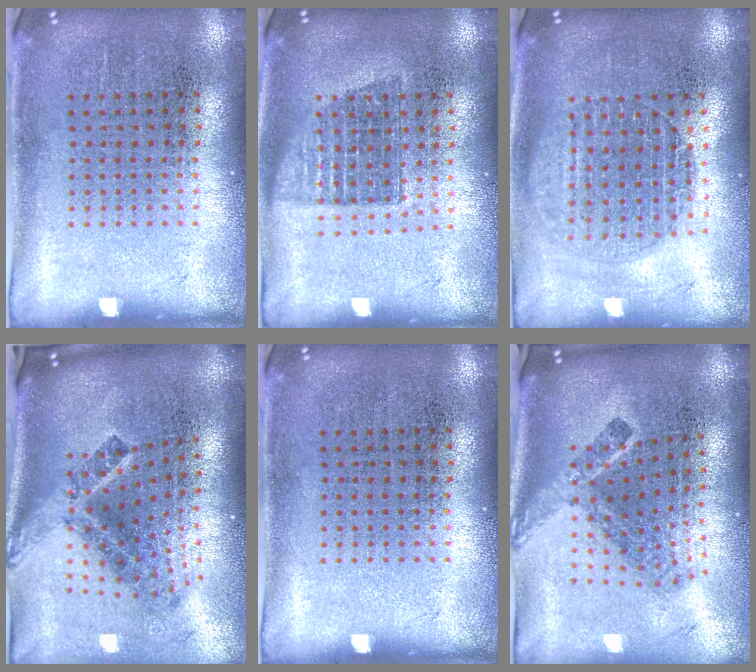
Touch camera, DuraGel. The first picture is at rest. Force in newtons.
{"total": 1.4, "press": 1.2, "slide": 0.8}
{"total": 1.6, "press": 1.4, "slide": 0.7}
{"total": 2.7, "press": 1.6, "slide": 2.1}
{"total": 0.0}
{"total": 2.4, "press": 1.5, "slide": 1.9}